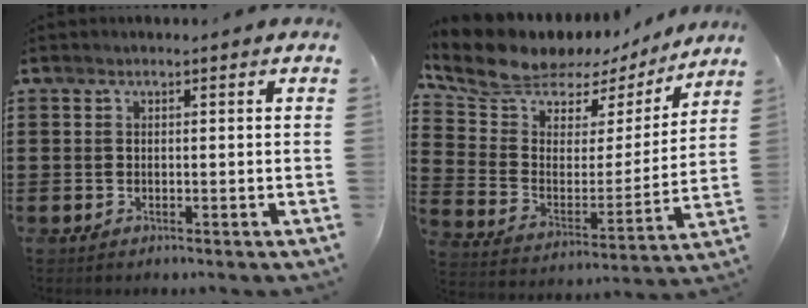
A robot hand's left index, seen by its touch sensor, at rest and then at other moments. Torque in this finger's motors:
{"motor_torque": [0.34, 0.33, 1.05, 0.21]}